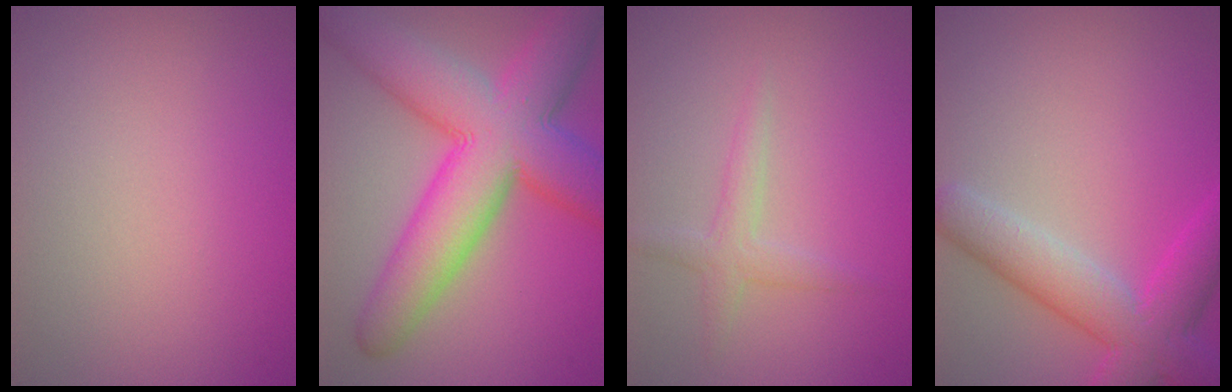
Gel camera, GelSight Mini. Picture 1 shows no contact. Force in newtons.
{"total": 12.6, "press": 12.6, "slide": 0.2}
{"total": 1.9, "press": 1.9, "slide": 0.0}
{"total": 6.3, "press": 6.3, "slide": 0.3}